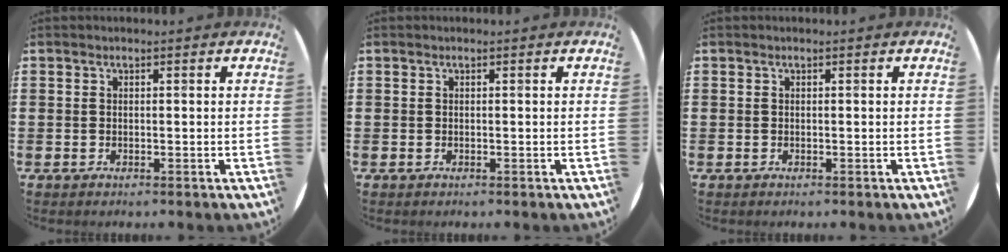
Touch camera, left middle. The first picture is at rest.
{"total": 0.0}
{"total": 0.0}